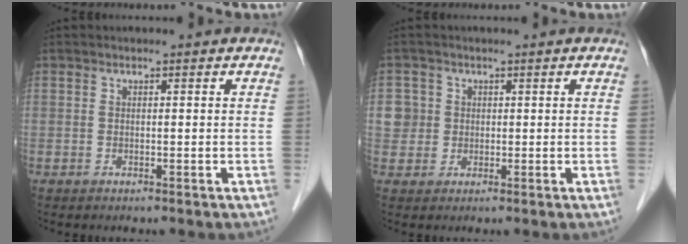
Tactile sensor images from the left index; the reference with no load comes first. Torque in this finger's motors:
{"motor_torque": [0.00, 0.05, -0.02, -0.01]}